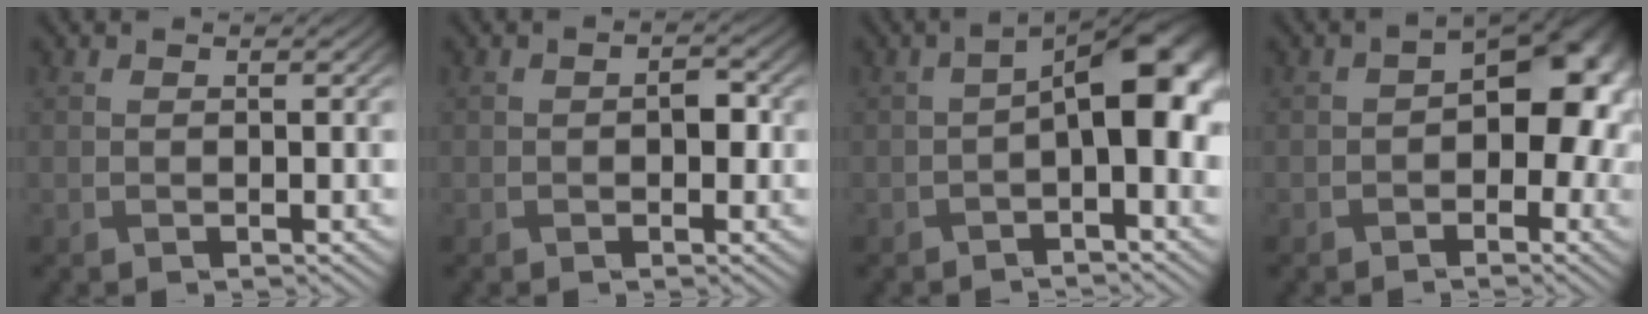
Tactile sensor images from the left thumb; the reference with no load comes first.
{"total": 1.8, "force": [-0.1, 1.1, 1.4], "torque": [-0.022, -0.003, -0.003]}
{"total": 6.7, "force": [-0.1, 2.5, 6.2], "torque": [-0.097, 0.003, -0.004]}
{"total": 9.0, "force": [-0.3, 5.6, 7.0], "torque": [-0.077, -0.006, -0.006]}